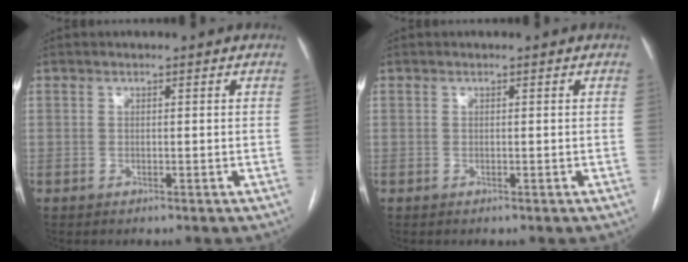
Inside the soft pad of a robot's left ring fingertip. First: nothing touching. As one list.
[{"total": 0.0}]